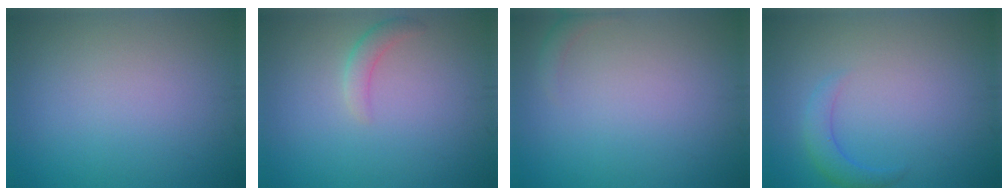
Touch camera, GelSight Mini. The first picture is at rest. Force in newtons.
{"total": 1.6, "press": 1.6, "slide": 0.0}
{"total": 1.0, "press": 1.0, "slide": 0.2}
{"total": 2.0, "press": 2.0, "slide": 0.2}